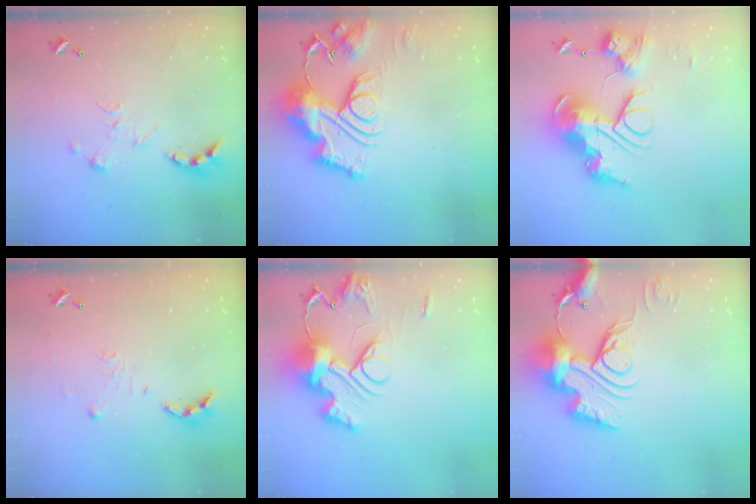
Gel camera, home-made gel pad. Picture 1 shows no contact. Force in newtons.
{"total": 17.9, "press": 17.8, "slide": 1.9}
{"total": 0.9, "press": 0.9, "slide": 0.0}
{"total": 7.0, "press": 7.0, "slide": 0.5}
{"total": 18.2, "press": 18.1, "slide": 0.9}
{"total": 18.7, "press": 18.6, "slide": 1.7}